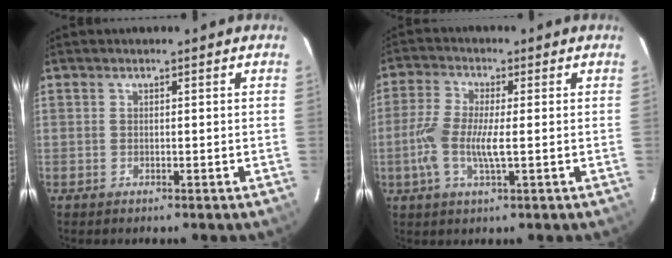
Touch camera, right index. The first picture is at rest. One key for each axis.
{"total": 7.4, "fx": -1.2, "fy": 1.8, "fz": 7.1, "tx": -0.158, "ty": -0.001, "tz": -0.027}